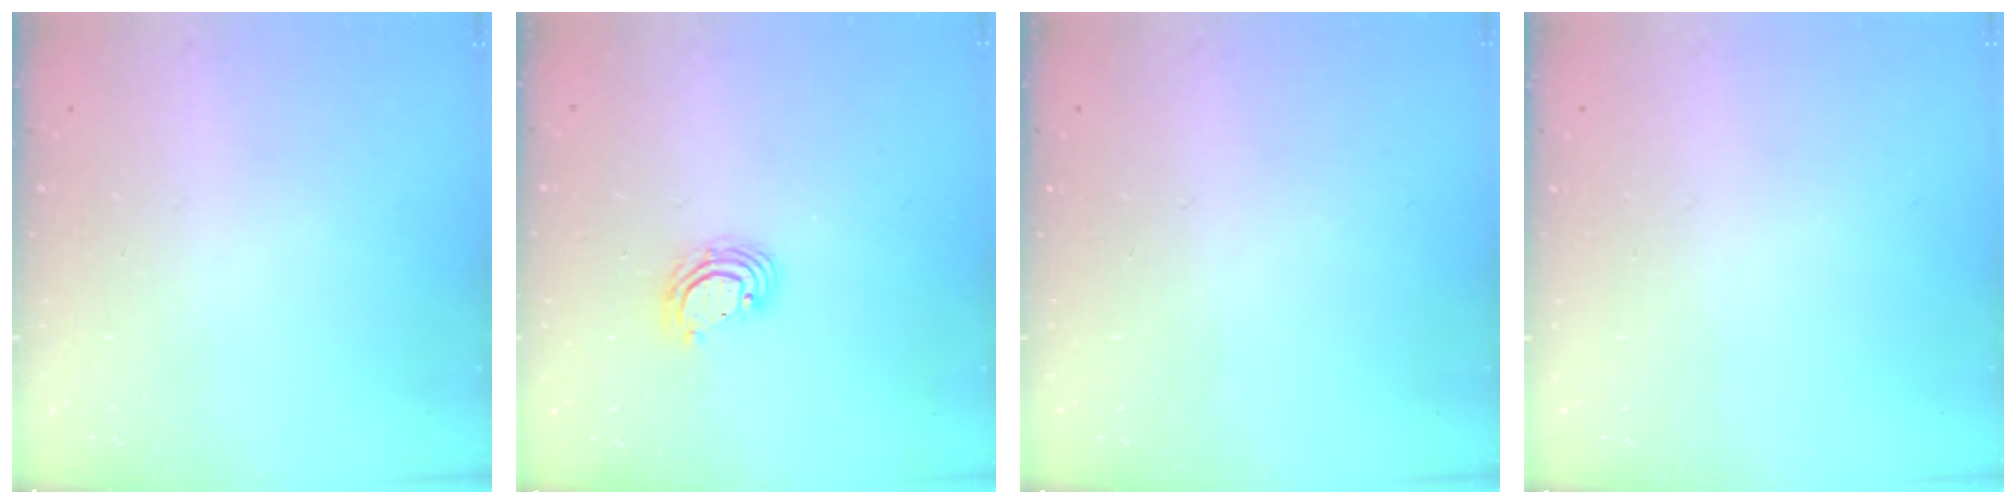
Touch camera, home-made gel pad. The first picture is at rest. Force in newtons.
{"total": 5.1, "press": 5.1, "slide": 0.3}
{"total": 0.0}
{"total": 0.0}